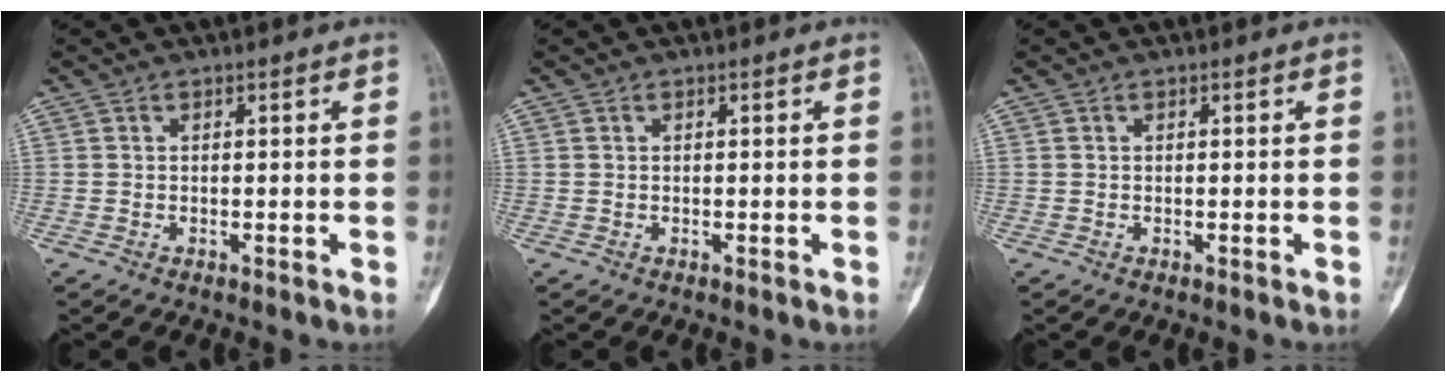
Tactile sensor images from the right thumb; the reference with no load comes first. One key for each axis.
{"total": 0.0}
{"total": 0.0}